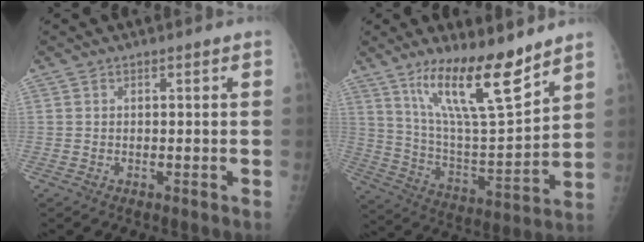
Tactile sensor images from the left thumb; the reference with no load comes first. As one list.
[{"total": 17.5, "force": [12.1, 3.6, 12.2], "torque": [-0.188, -0.078, 0.222]}]